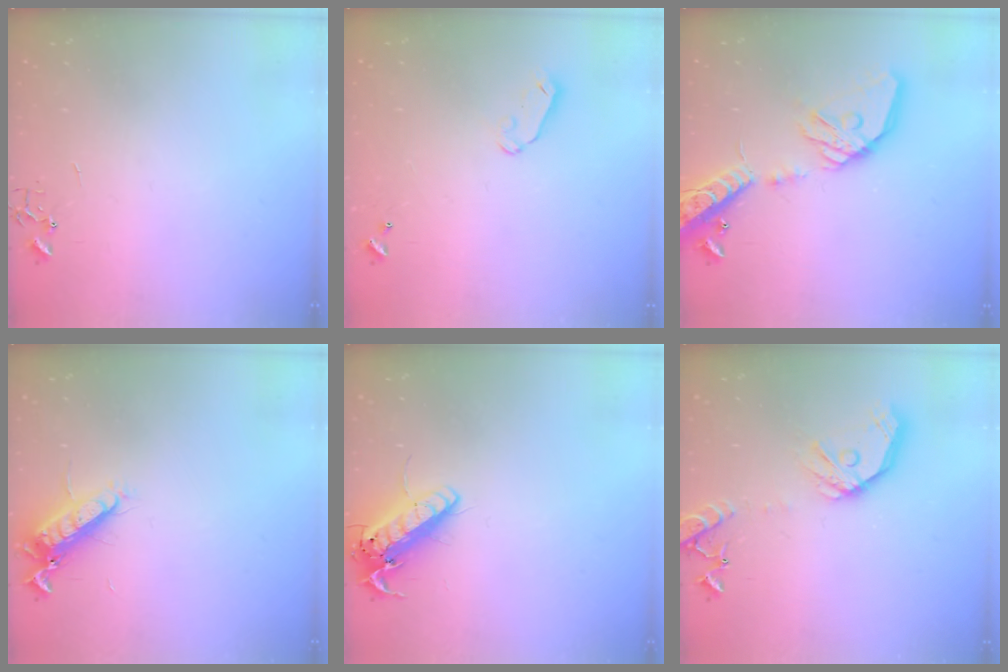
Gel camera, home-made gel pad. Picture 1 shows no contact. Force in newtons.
{"total": 5.9, "press": 5.9, "slide": 0.6}
{"total": 21.3, "press": 20.9, "slide": 3.7}
{"total": 13.5, "press": 13.3, "slide": 1.9}
{"total": 14.9, "press": 14.7, "slide": 2.8}
{"total": 16.6, "press": 16.4, "slide": 2.7}